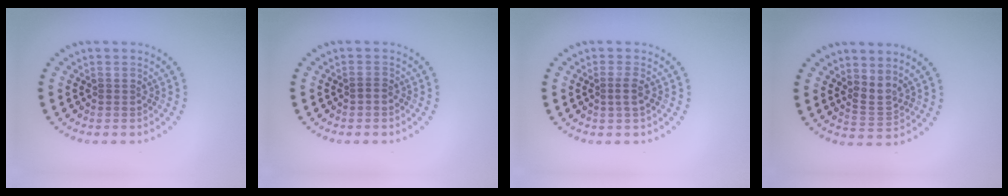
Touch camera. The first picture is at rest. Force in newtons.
{"total": 0.7, "press": 0.7, "slide": 0.3}
{"total": 1.3, "press": 1.1, "slide": 0.7}
{"total": 1.9, "press": 1.4, "slide": 1.4}